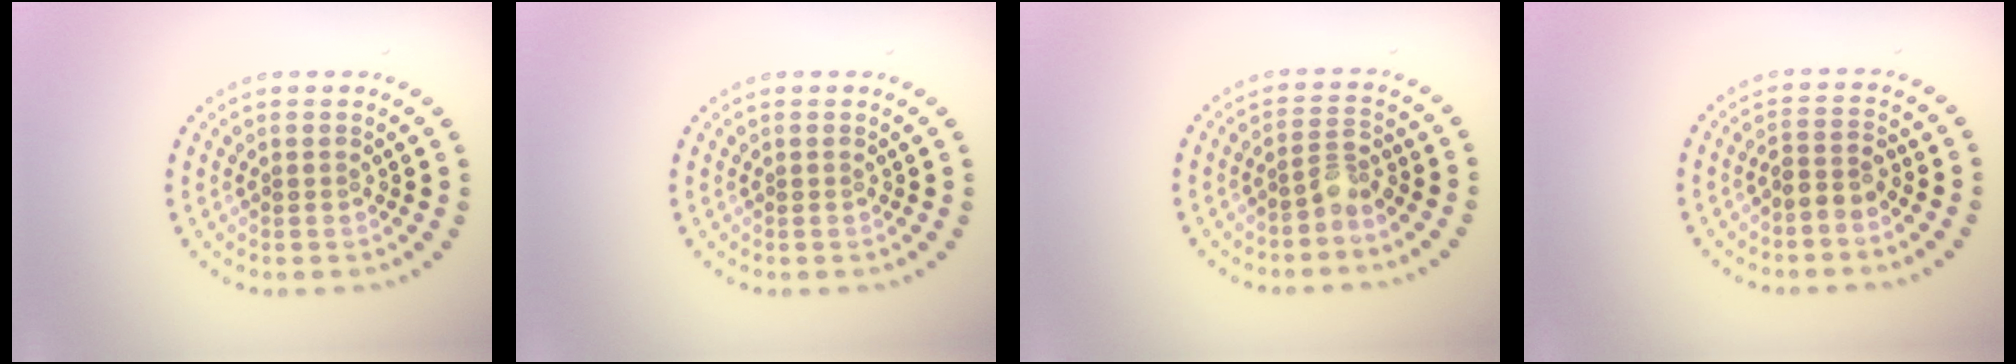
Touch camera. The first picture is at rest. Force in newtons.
{"total": 0.0}
{"total": 2.0, "press": 1.5, "slide": 1.4}
{"total": 2.0, "press": 1.7, "slide": 1.1}